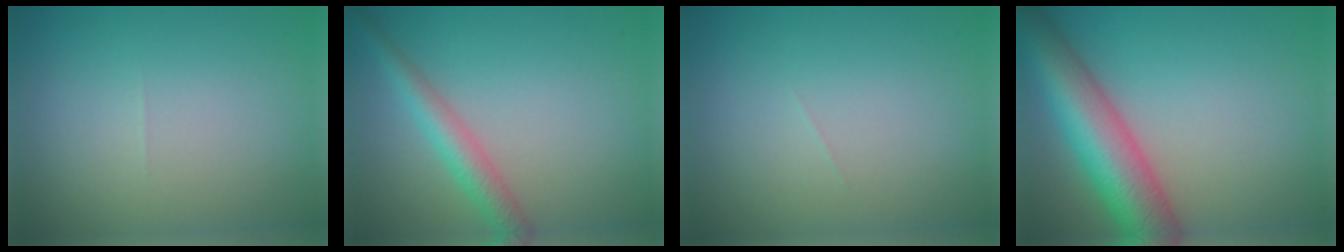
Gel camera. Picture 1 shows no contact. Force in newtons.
{"total": 3.1, "press": 3.1, "slide": 0.1}
{"total": 0.0}
{"total": 9.4, "press": 9.4, "slide": 0.4}